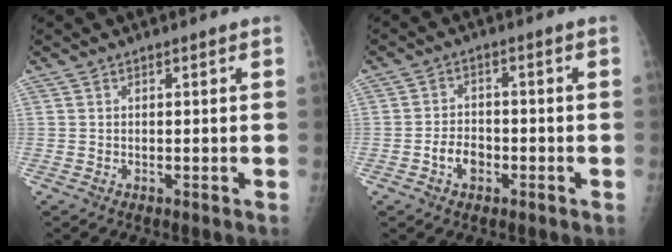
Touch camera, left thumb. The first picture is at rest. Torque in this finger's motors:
{"motor_torque": [0.02, 0.04, 0.01, -0.07, 0.01]}